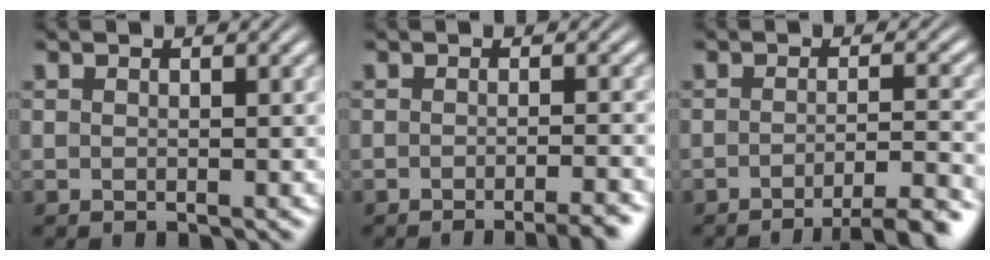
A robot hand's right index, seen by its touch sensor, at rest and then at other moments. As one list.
[{"total": 3.4, "force": [-2.9, 0.3, 1.8], "torque": [-0.014, 0.002, -0.050]}, {"total": 5.3, "force": [-4.3, 0.7, 3.0], "torque": [-0.035, -0.012, -0.067]}]